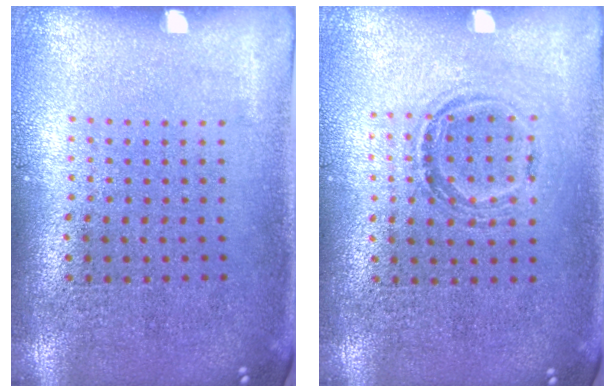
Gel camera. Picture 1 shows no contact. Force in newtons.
{"total": 1.1, "press": 0.9, "slide": 0.7}